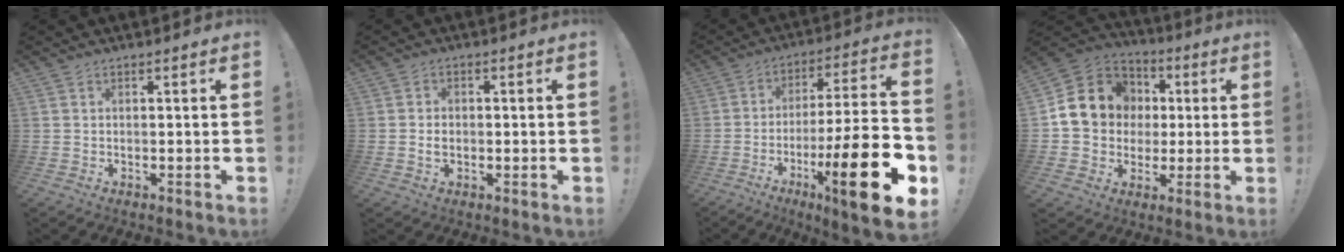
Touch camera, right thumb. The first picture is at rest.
{"total": 2.5, "force": [-0.5, 1.8, 1.8], "torque": [-0.022, -0.002, -0.015]}
{"total": 23.8, "force": [-9.4, 4.0, 21.5], "torque": [-0.325, 0.042, -0.148]}
{"total": 15.7, "force": [2.5, 14.1, 6.4], "torque": [-0.082, 0.005, 0.072]}